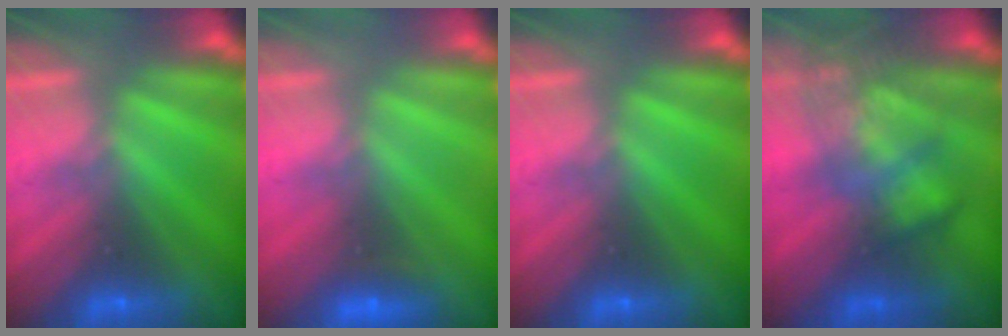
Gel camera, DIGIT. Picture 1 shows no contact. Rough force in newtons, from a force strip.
{"total": 1.9}
{"total": 0.0}
{"total": 3.9}